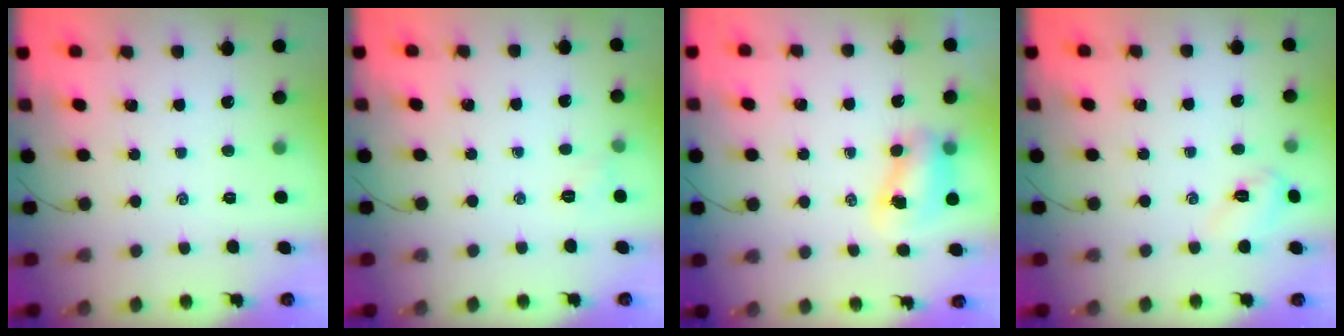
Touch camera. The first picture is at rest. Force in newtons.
{"total": 3.7, "press": 3.6, "slide": 1.1}
{"total": 8.0, "press": 7.9, "slide": 1.0}
{"total": 3.7, "press": 3.6, "slide": 0.9}